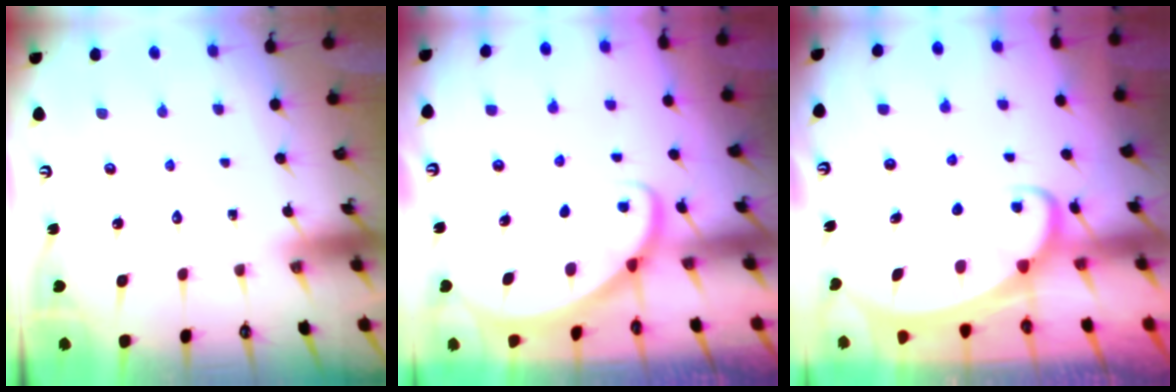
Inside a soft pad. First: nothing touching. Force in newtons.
{"total": 2.0, "press": 2.0, "slide": 0.1}
{"total": 2.2, "press": 2.2, "slide": 0.3}